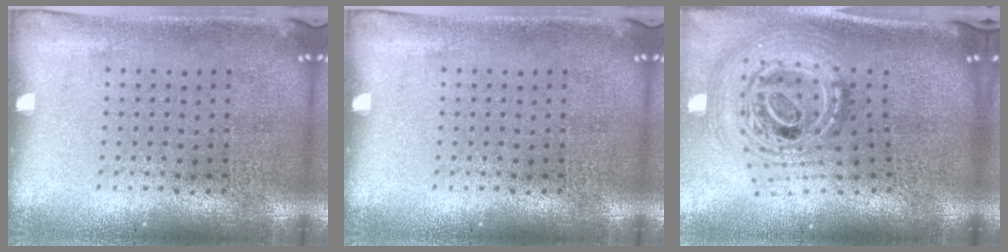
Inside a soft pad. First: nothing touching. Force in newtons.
{"total": 0.0}
{"total": 2.5, "press": 1.8, "slide": 1.8}